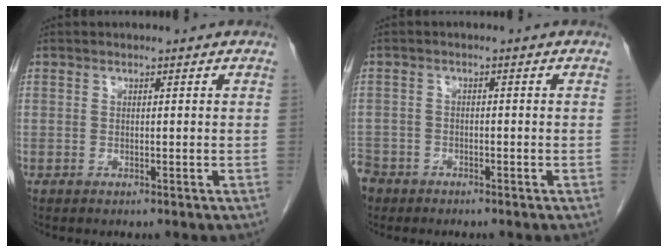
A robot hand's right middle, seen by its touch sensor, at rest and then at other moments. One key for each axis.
{"total": 5.3, "fx": -4.0, "fy": 3.5, "fz": 0.6, "tx": -0.025, "ty": -0.001, "tz": -0.079}